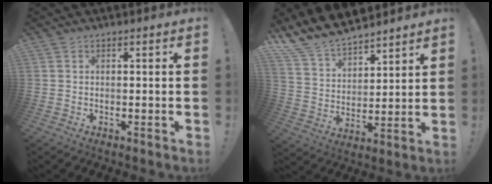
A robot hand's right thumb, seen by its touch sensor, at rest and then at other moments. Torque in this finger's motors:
{"motor_torque": [-0.83, 1.26, 0.24, 0.20, 0.02]}